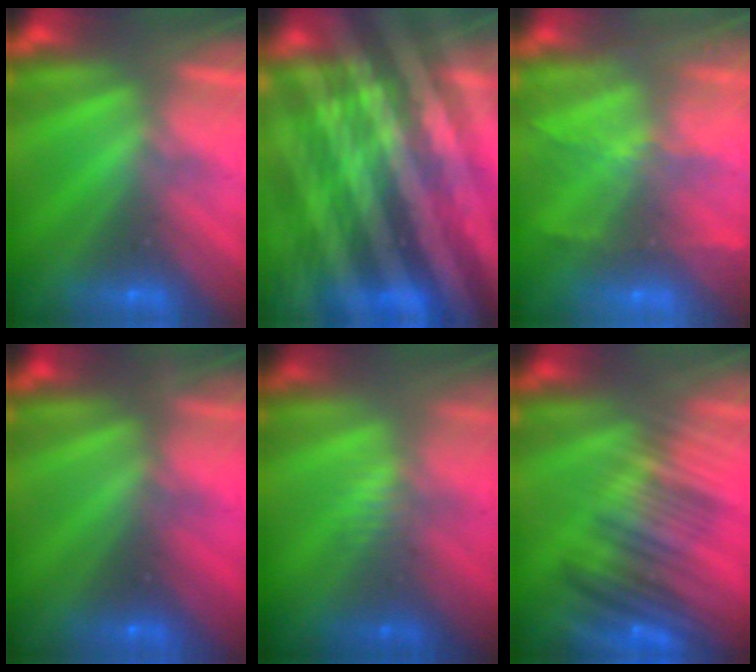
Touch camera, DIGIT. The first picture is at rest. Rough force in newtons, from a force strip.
{"total": 5.6}
{"total": 8.4}
{"total": 6.9}
{"total": 2.4}
{"total": 9.4}